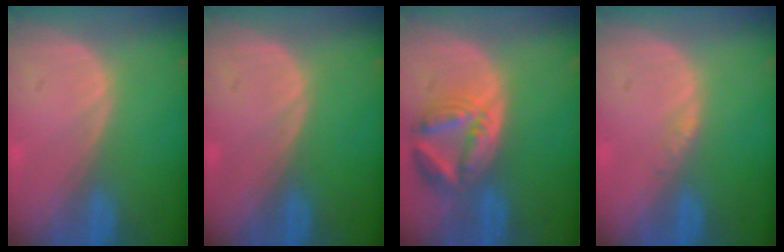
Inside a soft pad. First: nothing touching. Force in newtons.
{"total": 0.0}
{"total": 8.2, "press": 7.2, "slide": 3.9}
{"total": 0.8, "press": 0.8, "slide": 0.1}